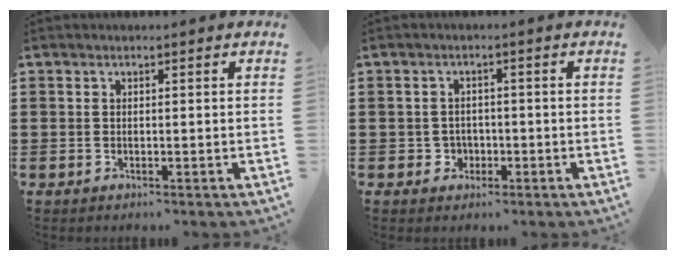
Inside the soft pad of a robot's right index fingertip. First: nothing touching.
{"total": 2.1, "force": [-0.8, 2.0, 0.4], "torque": [-0.016, 0.002, -0.019]}